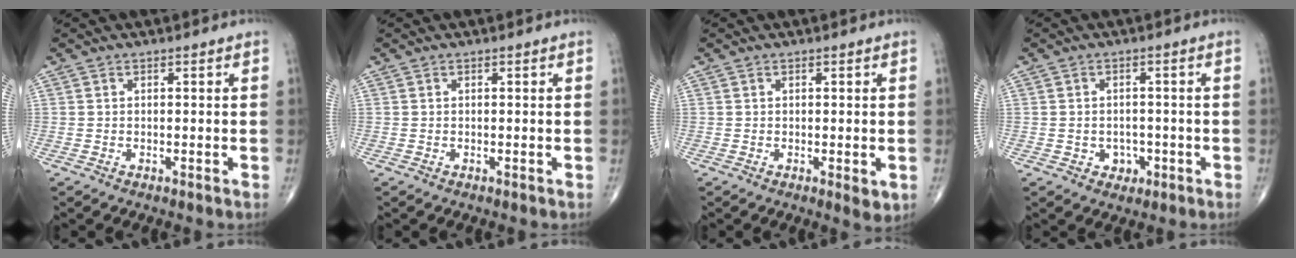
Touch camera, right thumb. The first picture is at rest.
{"total": 0.0}
{"total": 2.2, "force": [-0.3, 0.8, 2.0], "torque": [-0.027, -0.009, -0.005]}
{"total": 3.2, "force": [-1.0, 2.7, 1.3], "torque": [0.003, 0.008, -0.011]}